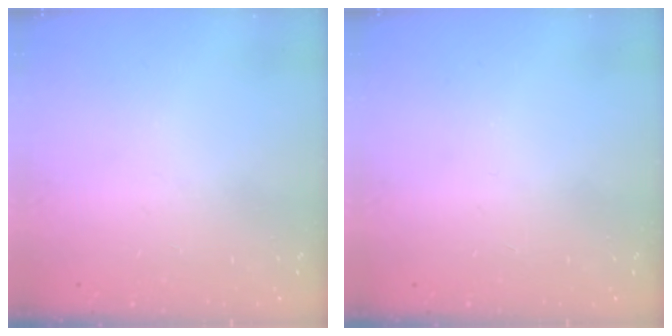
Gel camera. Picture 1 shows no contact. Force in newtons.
{"total": 0.0}